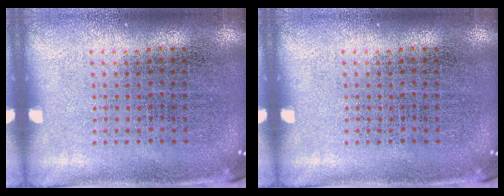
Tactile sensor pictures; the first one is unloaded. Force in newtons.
{"total": 0.0}